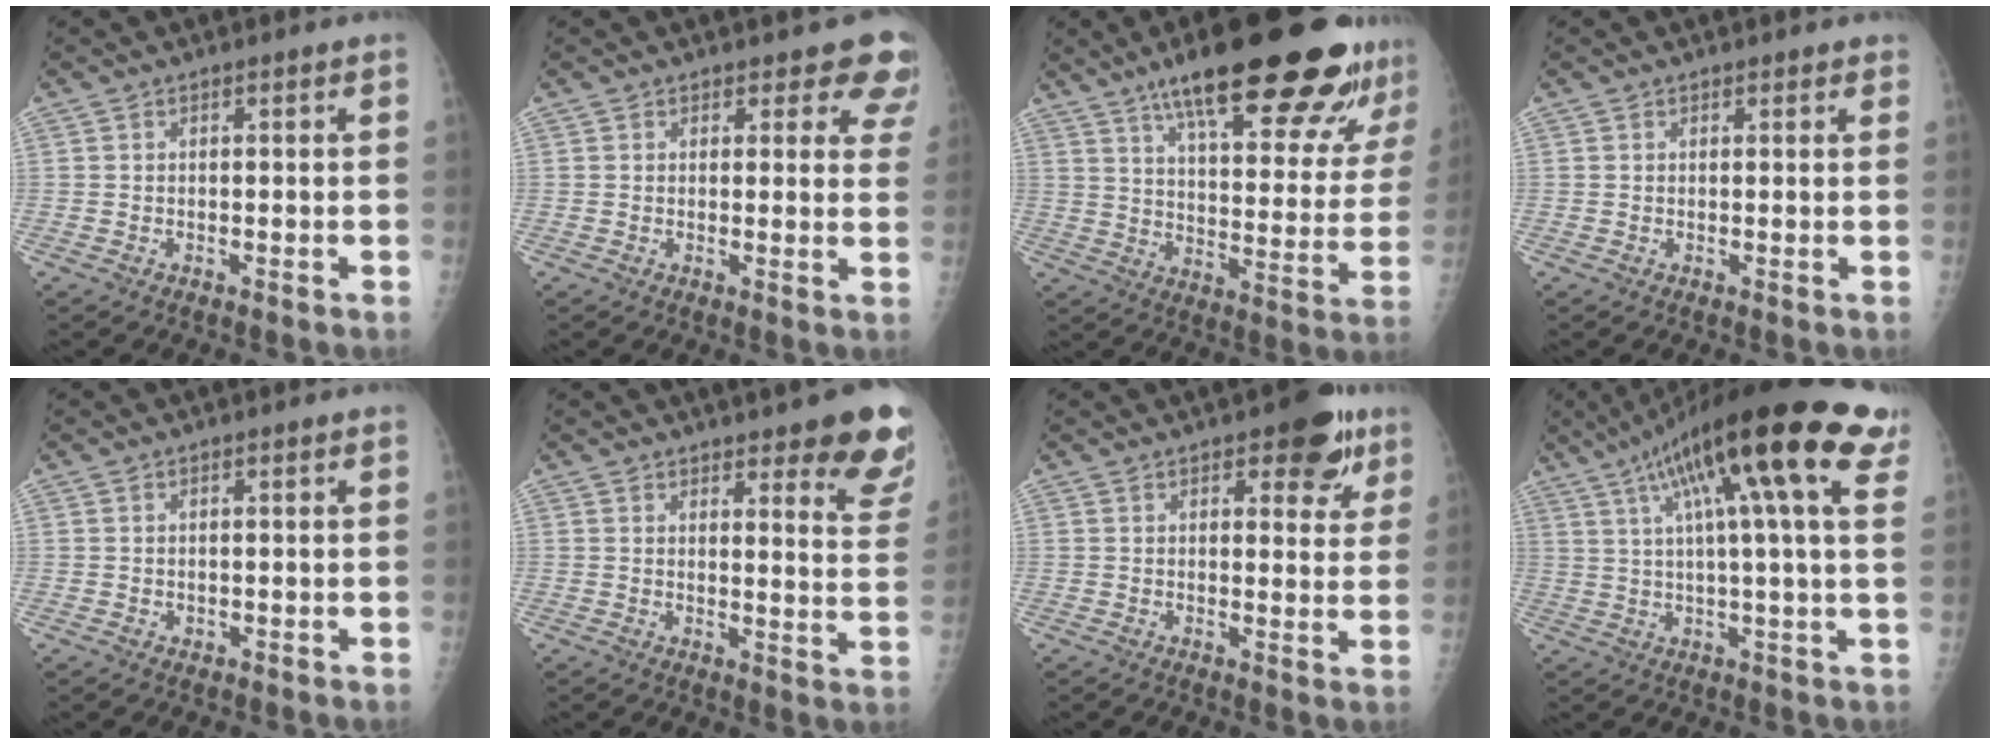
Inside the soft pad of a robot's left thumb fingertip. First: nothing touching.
{"total": 7.6, "force": [6.5, 3.6, 1.3], "torque": [0.043, -0.030, 0.044]}
{"total": 27.8, "force": [19.0, 6.6, 19.2], "torque": [-0.242, -0.056, 0.273]}
{"total": 1.1, "force": [0.9, 0.6, 0.1], "torque": [0.013, -0.006, 0.006]}
{"total": 0.7, "force": [0.2, 0.6, 0.2], "torque": [0.002, -0.001, 0.002]}
{"total": 11.8, "force": [8.9, 3.2, 7.0], "torque": [-0.042, -0.056, 0.094]}
{"total": 8.6, "force": [4.9, 4.0, 5.8], "torque": [-0.037, -0.018, 0.058]}
{"total": 23.6, "force": [12.2, 3.5, 19.9], "torque": [-0.309, 0.014, 0.168]}